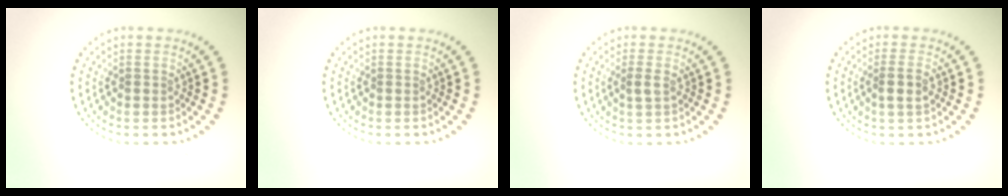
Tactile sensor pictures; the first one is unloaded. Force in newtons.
{"total": 0.0}
{"total": 0.9, "press": 0.8, "slide": 0.3}
{"total": 1.6, "press": 1.4, "slide": 0.7}